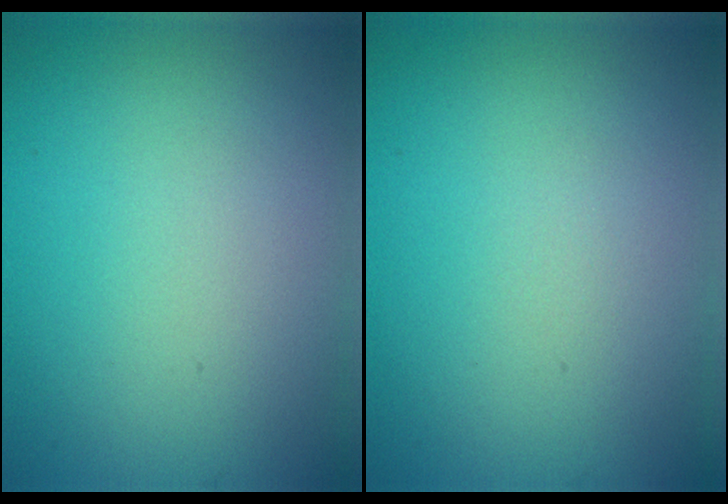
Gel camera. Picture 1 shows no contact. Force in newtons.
{"total": 0.0}